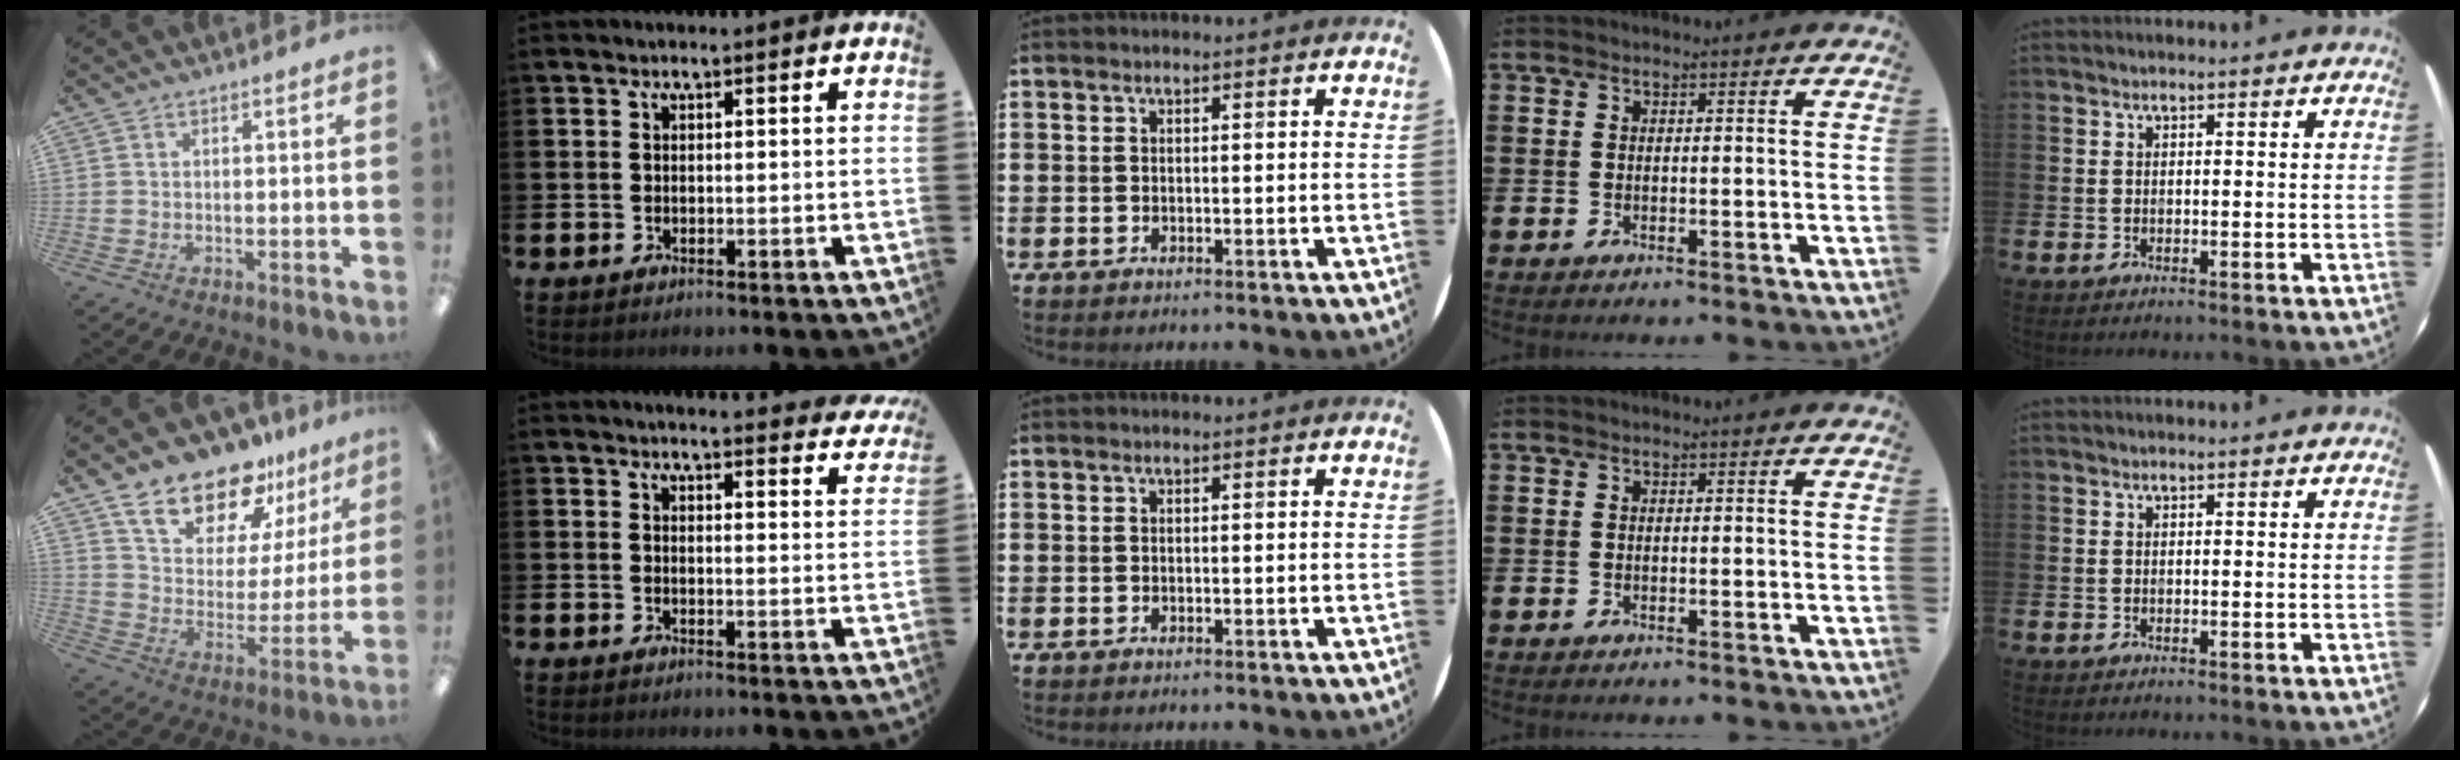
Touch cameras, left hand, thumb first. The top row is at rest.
{"thumb": {"total": 15.7, "force": [13.1, 7.1, 4.9], "torque": [-0.096, -0.098, 0.240]}, "index": {"total": 3.2, "force": [3.2, 0.0, 0.1], "torque": [-0.001, -0.023, 0.056]}}